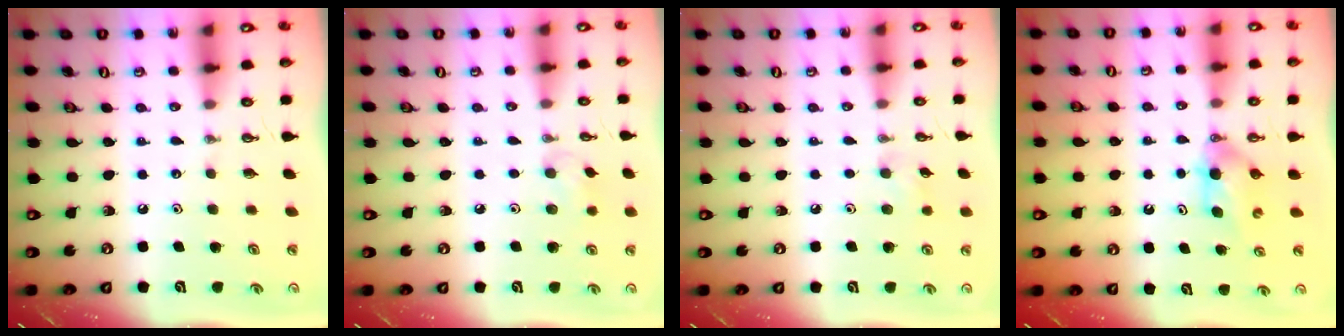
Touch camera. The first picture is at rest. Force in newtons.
{"total": 6.3, "press": 6.2, "slide": 1.2}
{"total": 6.7, "press": 6.4, "slide": 2.1}
{"total": 4.4, "press": 4.3, "slide": 0.9}